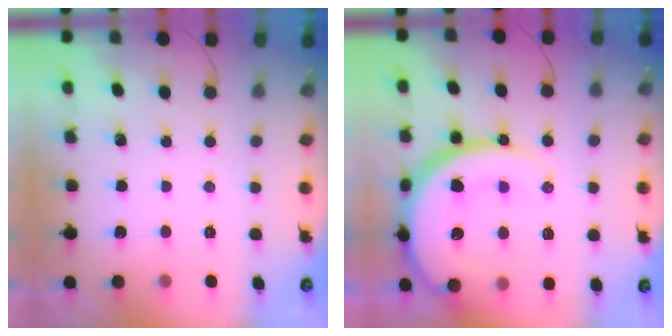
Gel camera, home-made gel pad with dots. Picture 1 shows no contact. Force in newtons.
{"total": 21.8, "press": 21.7, "slide": 2.0}